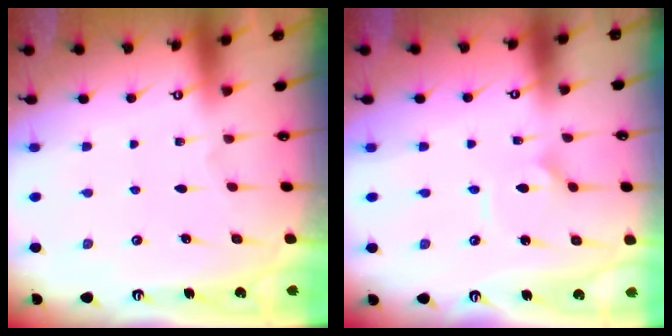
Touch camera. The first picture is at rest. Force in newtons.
{"total": 3.1, "press": 3.1, "slide": 0.1}